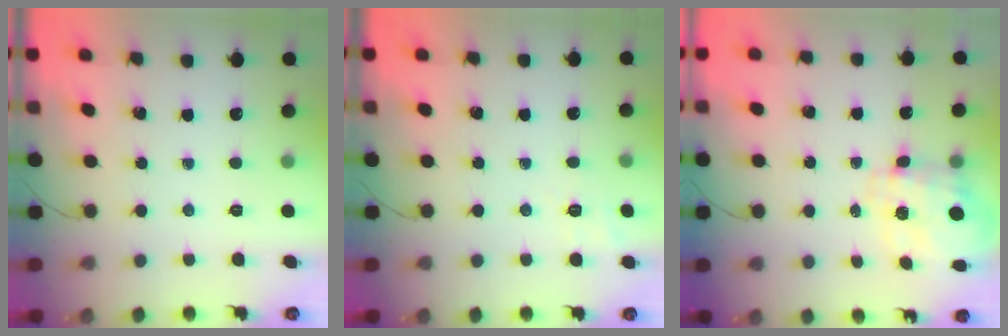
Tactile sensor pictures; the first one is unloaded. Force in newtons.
{"total": 2.1, "press": 0.6, "slide": 2.0}
{"total": 3.4, "press": 3.3, "slide": 1.1}